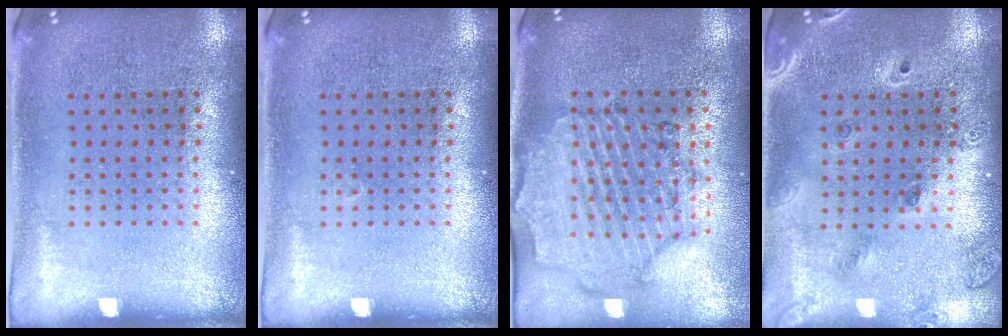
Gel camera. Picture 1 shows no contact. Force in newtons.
{"total": 0.0}
{"total": 1.6, "press": 1.6, "slide": 0.3}
{"total": 1.5, "press": 1.3, "slide": 0.7}